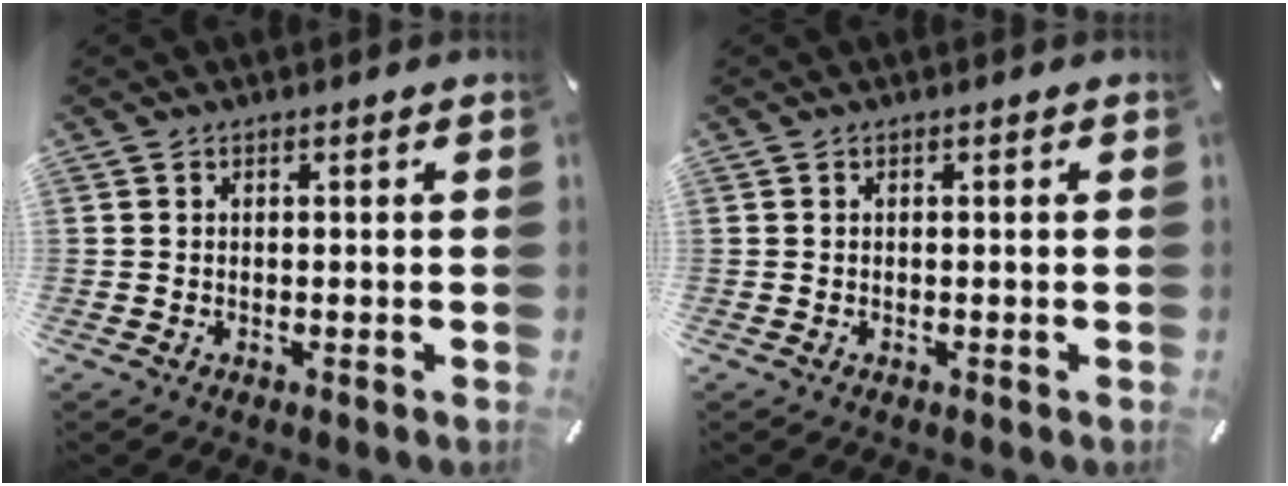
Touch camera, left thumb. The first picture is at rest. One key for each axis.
{"total": 0.0}